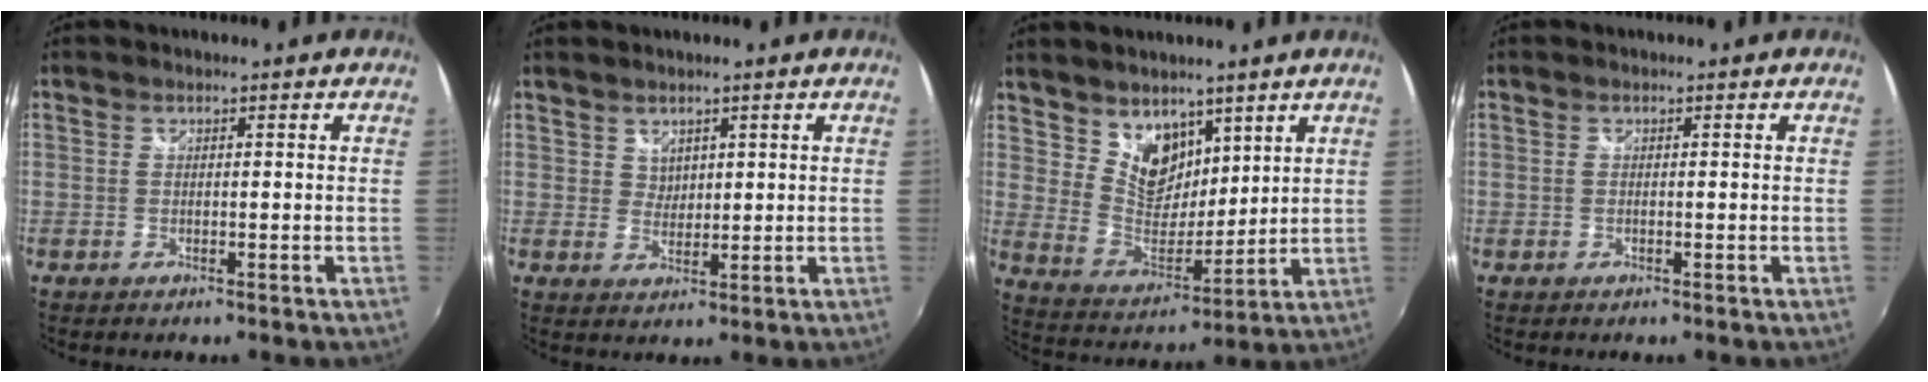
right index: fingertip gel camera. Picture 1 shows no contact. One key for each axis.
{"total": 2.3, "fx": 1.5, "fy": 1.7, "fz": 0.3, "tx": 0.003, "ty": 0.003, "tz": 0.028}
{"total": 9.9, "fx": 6.5, "fy": 6.3, "fz": 4.0, "tx": -0.064, "ty": -0.003, "tz": 0.133}
{"total": 0.0}